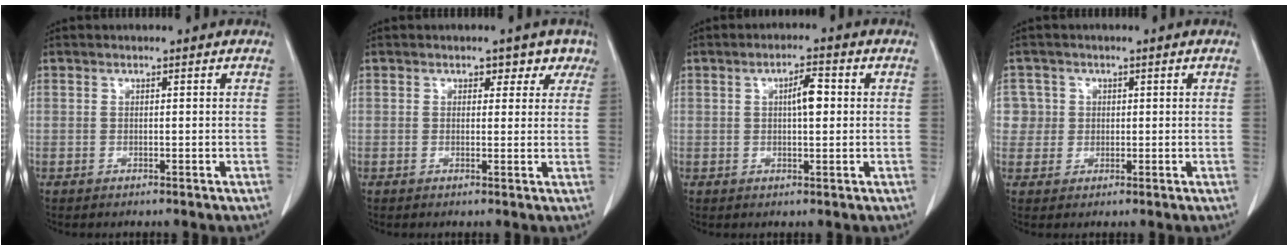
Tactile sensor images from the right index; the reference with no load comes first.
{"total": 3.2, "force": [1.9, 2.3, 1.1], "torque": [0.011, 0.004, 0.014]}
{"total": 3.9, "force": [0.6, 1.0, 3.7], "torque": [-0.062, 0.006, 0.009]}
{"total": 3.4, "force": [0.7, 3.3, -0.4], "torque": [0.027, 0.008, 0.010]}